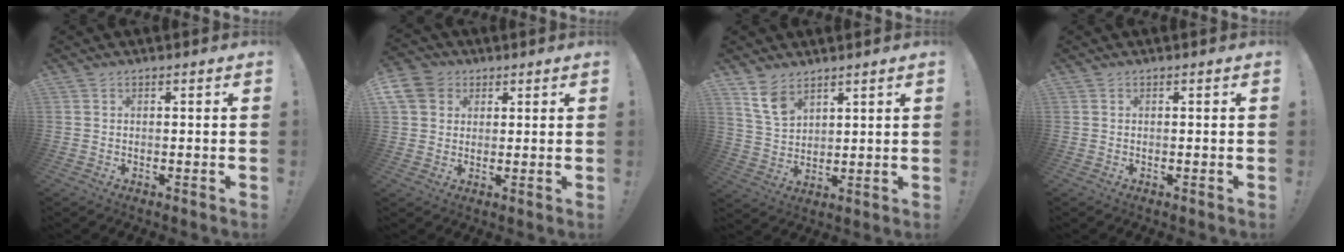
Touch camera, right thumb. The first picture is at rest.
{"total": 8.0, "force": [3.3, 6.6, 3.0], "torque": [-0.057, -0.011, 0.066]}
{"total": 8.4, "force": [6.0, 4.7, 3.6], "torque": [-0.070, -0.030, 0.118]}
{"total": 0.0}